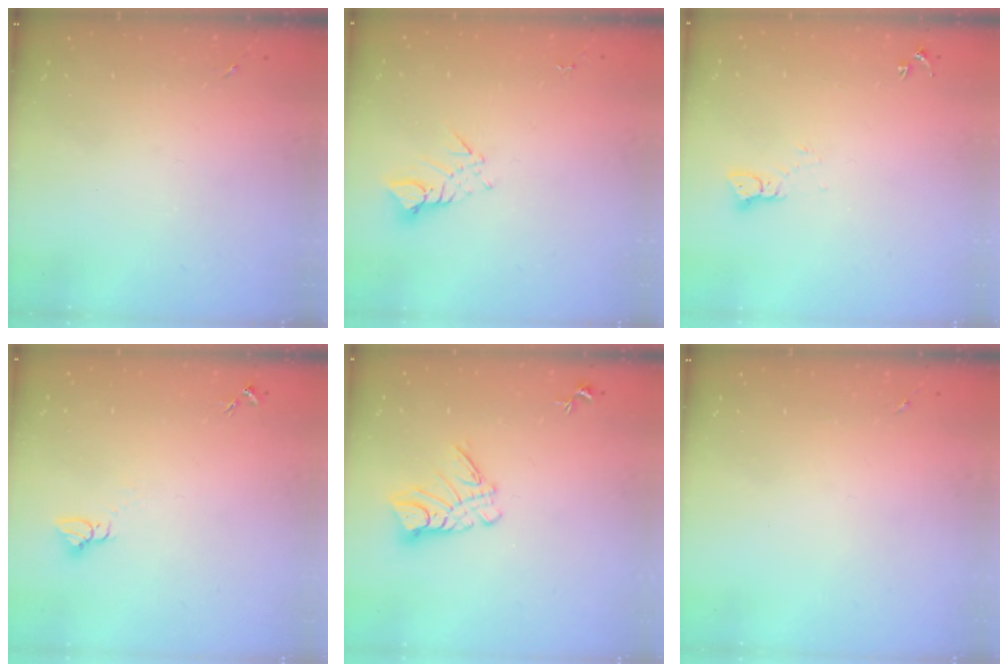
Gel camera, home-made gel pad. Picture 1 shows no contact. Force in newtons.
{"total": 3.8, "press": 3.8, "slide": 0.2}
{"total": 3.3, "press": 3.3, "slide": 0.3}
{"total": 3.0, "press": 3.0, "slide": 0.1}
{"total": 9.7, "press": 9.7, "slide": 0.9}
{"total": 0.0}